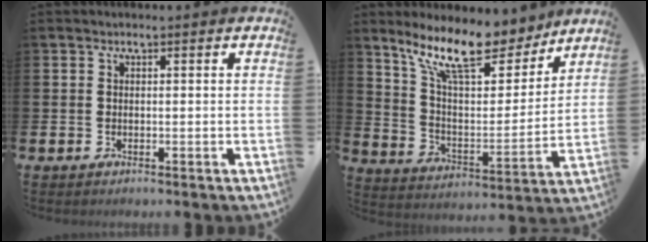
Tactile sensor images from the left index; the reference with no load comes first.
{"total": 13.3, "force": [10.9, 4.0, 6.4], "torque": [-0.154, -0.059, 0.196]}